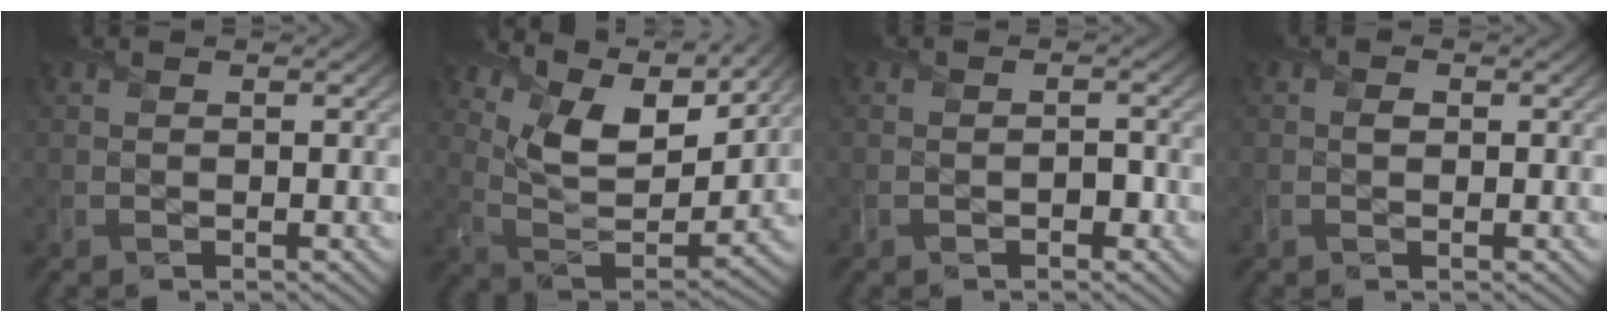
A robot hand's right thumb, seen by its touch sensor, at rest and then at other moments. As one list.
[{"total": 12.5, "force": [8.4, 5.1, 7.6], "torque": [-0.178, 0.001, 0.146]}, {"total": 1.6, "force": [-1.0, 1.0, 0.7], "torque": [-0.008, -0.005, -0.015]}, {"total": 0.9, "force": [-0.2, 0.7, 0.5], "torque": [-0.011, -0.005, -0.007]}]